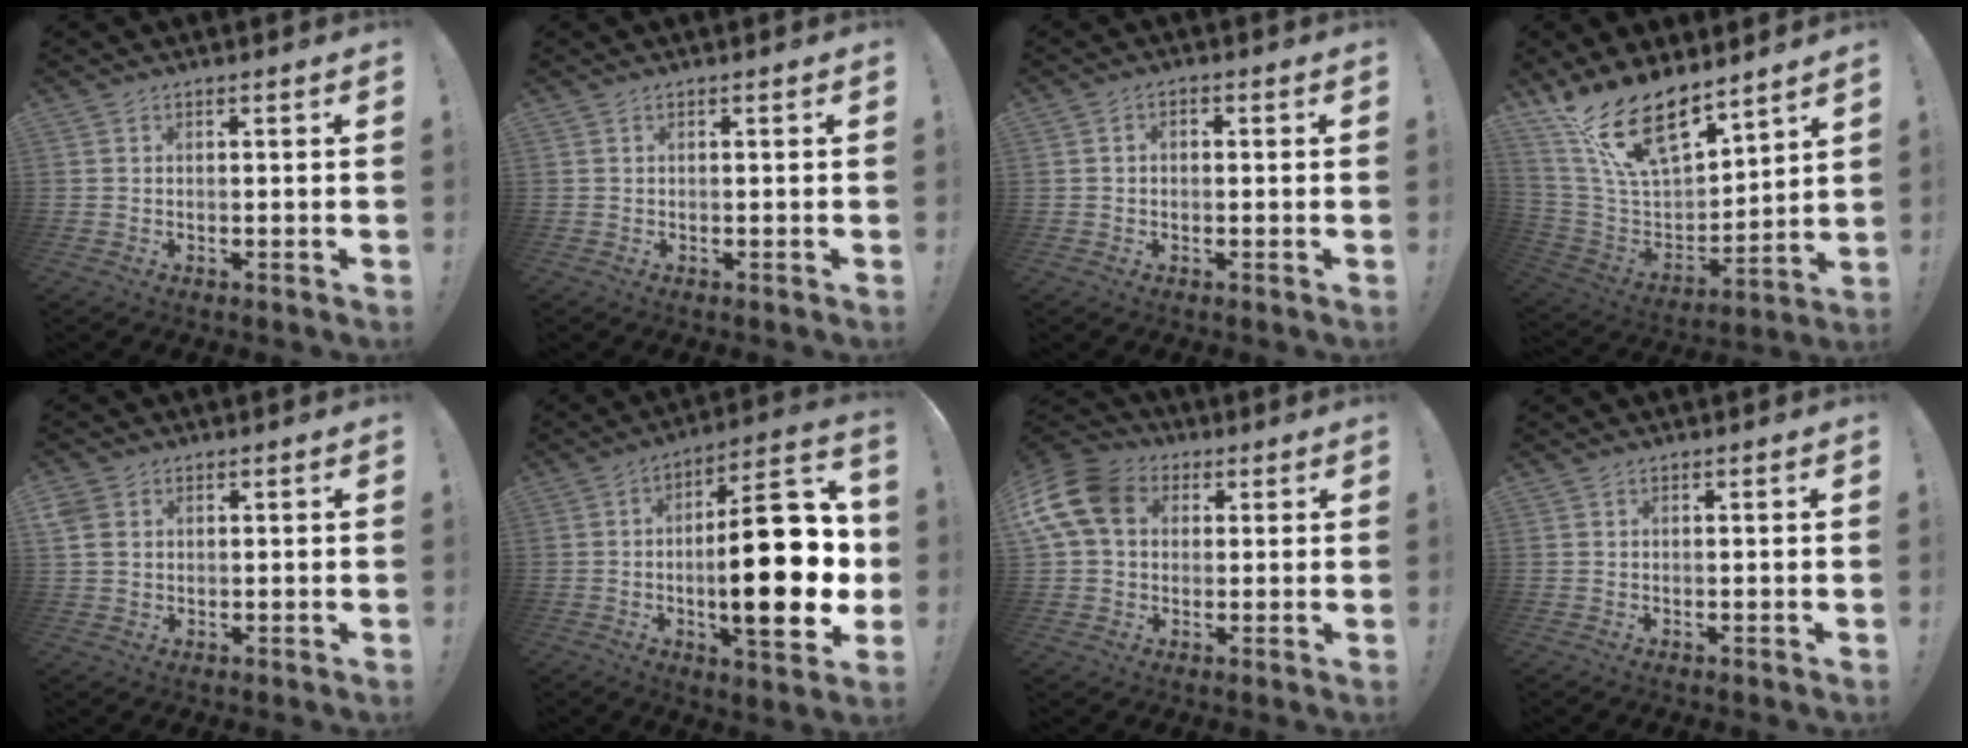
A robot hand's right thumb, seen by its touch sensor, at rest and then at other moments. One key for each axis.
{"total": 0.0}
{"total": 1.8, "fx": -1.0, "fy": 1.1, "fz": 1.1, "tx": -0.020, "ty": 0.010, "tz": -0.018}
{"total": 20.1, "fx": 15.1, "fy": 7.7, "fz": 10.8, "tx": -0.201, "ty": -0.108, "tz": 0.280}
{"total": 4.4, "fx": 1.7, "fy": 3.4, "fz": 2.1, "tx": -0.039, "ty": 0.004, "tz": 0.038}
{"total": 27.0, "fx": -2.5, "fy": 8.5, "fz": 25.5, "tx": -0.395, "ty": 0.008, "tz": -0.039}
{"total": 14.5, "fx": 3.5, "fy": 10.9, "fz": 8.9, "tx": -0.185, "ty": 0.001, "tz": 0.069}
{"total": 0.0}